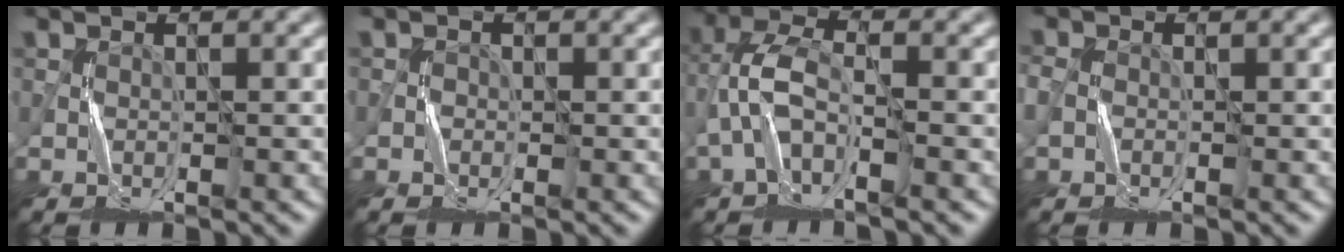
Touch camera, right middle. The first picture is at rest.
{"total": 0.9, "force": [-0.2, 0.9, -0.1], "torque": [0.006, 0.002, -0.007]}
{"total": 3.7, "force": [-2.0, 1.6, 2.8], "torque": [-0.066, 0.015, -0.046]}
{"total": 1.2, "force": [-0.5, 0.9, 0.6], "torque": [-0.015, 0.000, -0.012]}